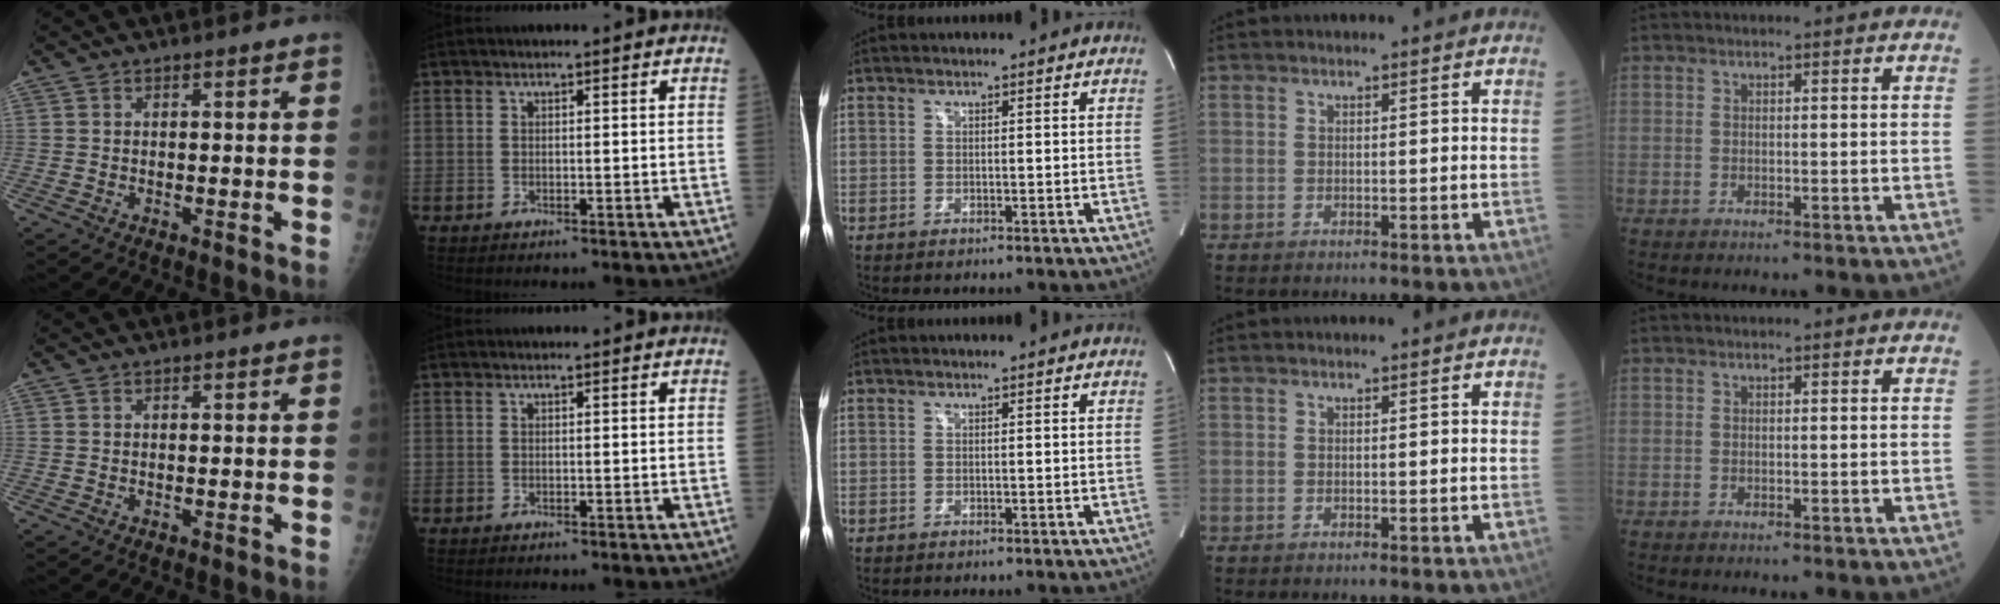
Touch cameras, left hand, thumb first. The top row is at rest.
{}